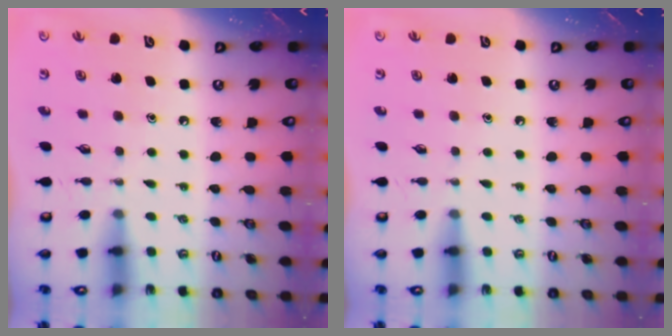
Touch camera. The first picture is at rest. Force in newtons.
{"total": 0.0}